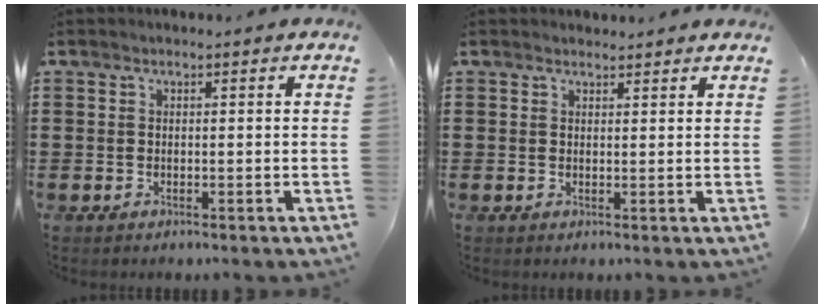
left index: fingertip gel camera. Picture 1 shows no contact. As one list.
[{"total": 1.5, "force": [1.4, 0.4, 0.0], "torque": [-0.003, 0.002, 0.028]}]